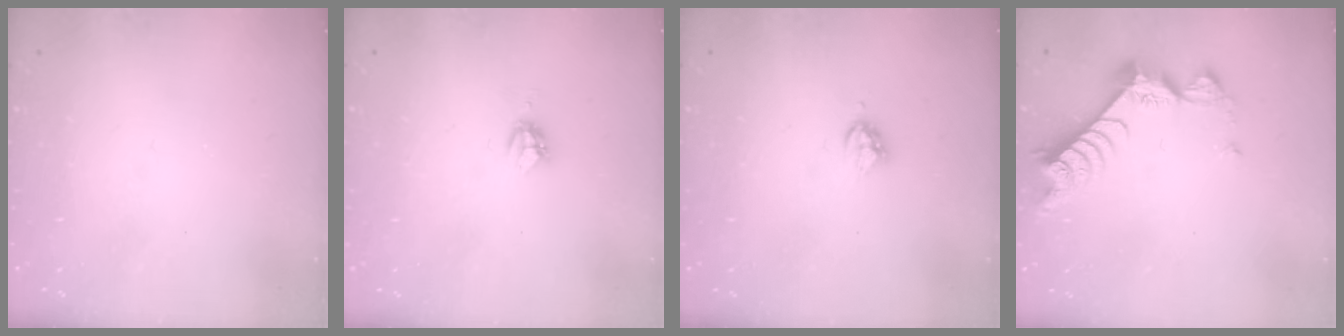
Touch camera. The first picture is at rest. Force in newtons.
{"total": 4.1, "press": 4.1, "slide": 0.2}
{"total": 4.2, "press": 4.1, "slide": 0.5}
{"total": 9.1, "press": 9.1, "slide": 0.6}